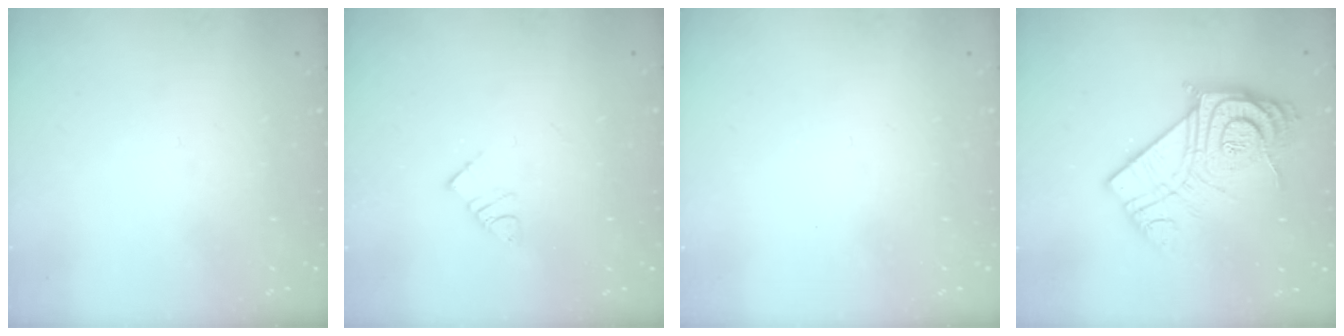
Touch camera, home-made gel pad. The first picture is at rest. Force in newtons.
{"total": 5.7, "press": 5.6, "slide": 0.6}
{"total": 1.8, "press": 1.8, "slide": 0.4}
{"total": 20.8, "press": 20.7, "slide": 1.6}